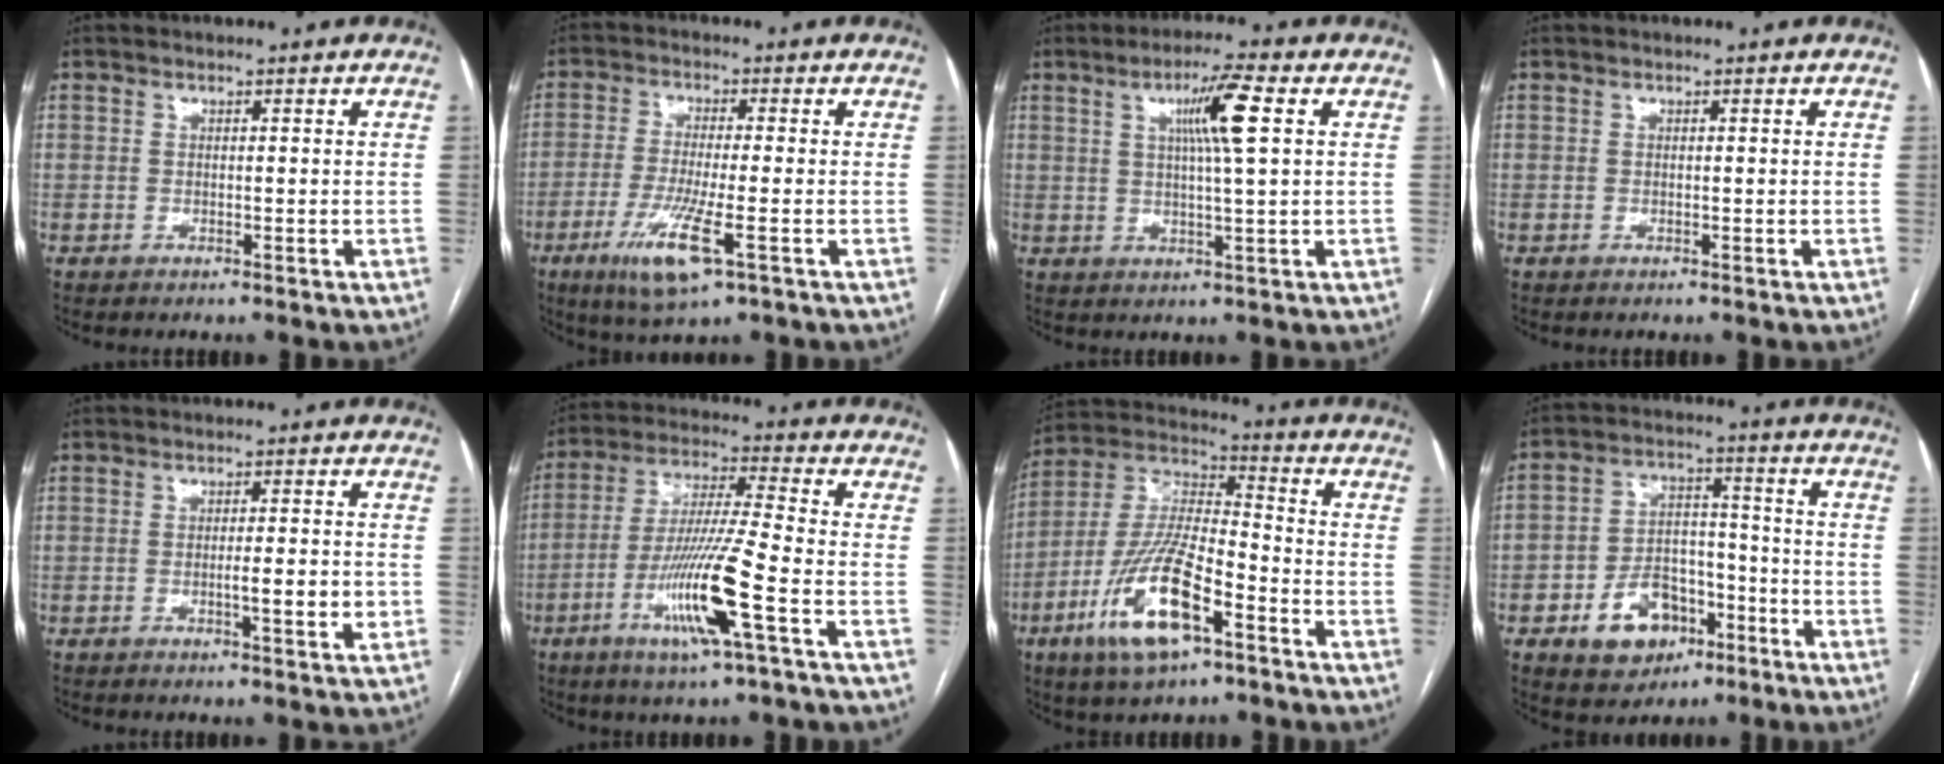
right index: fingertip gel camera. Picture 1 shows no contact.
{"total": 8.7, "force": [-3.8, 0.7, 7.8], "torque": [-0.154, -0.024, -0.068]}
{"total": 7.7, "force": [2.4, -0.3, 7.3], "torque": [-0.128, 0.005, 0.039]}
{"total": 0.0}
{"total": 4.1, "force": [-0.9, 0.4, 3.9], "torque": [-0.061, -0.003, -0.012]}
{"total": 13.5, "force": [-5.3, -0.6, 12.4], "torque": [-0.247, -0.016, -0.103]}
{"total": 16.1, "force": [-7.7, 4.6, 13.5], "torque": [-0.281, -0.005, -0.138]}
{"total": 10.7, "force": [-5.2, 7.3, 5.9], "torque": [-0.102, 0.023, -0.079]}